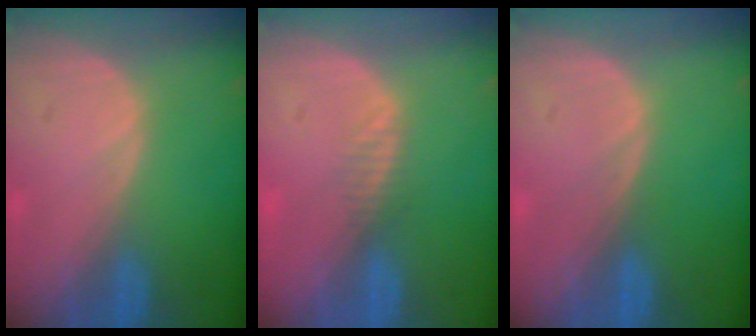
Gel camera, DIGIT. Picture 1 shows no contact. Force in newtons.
{"total": 1.3, "press": 1.1, "slide": 0.7}
{"total": 0.0}